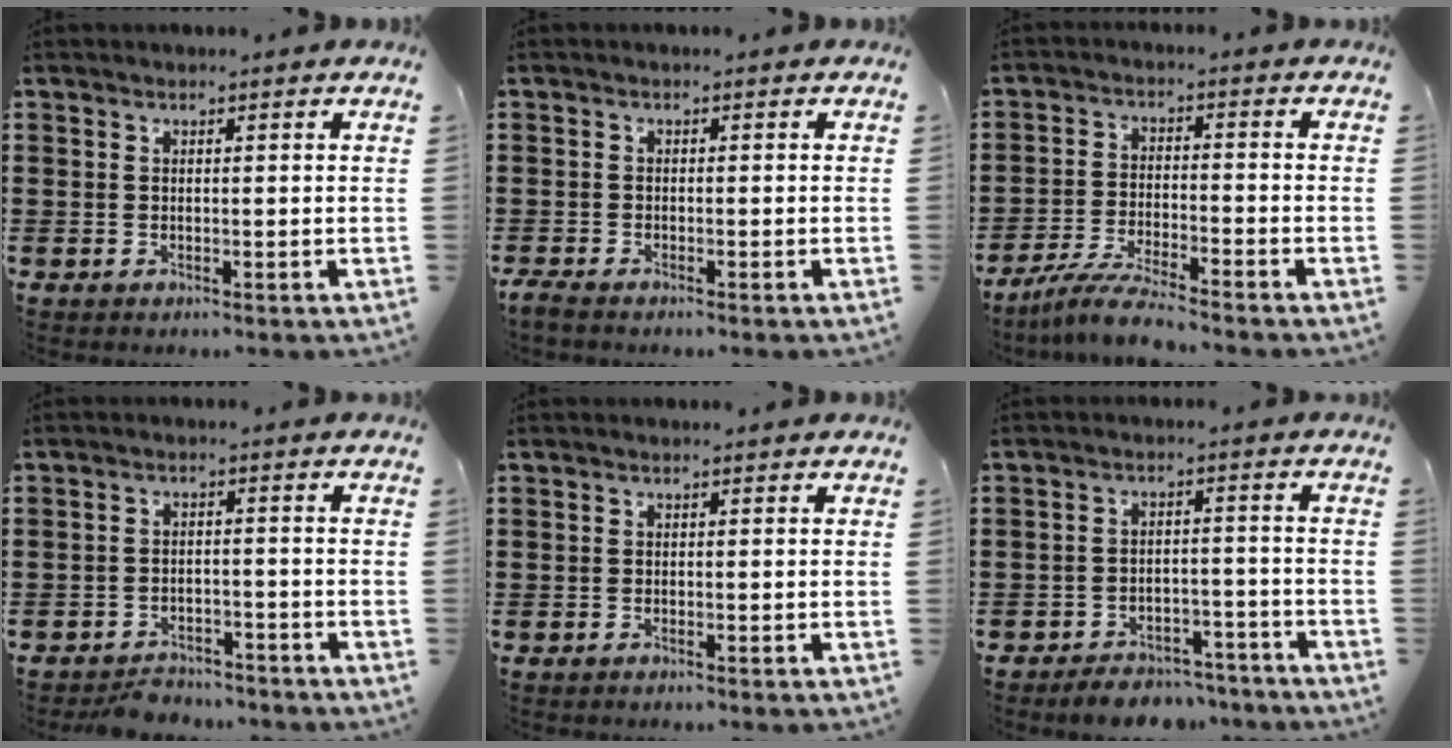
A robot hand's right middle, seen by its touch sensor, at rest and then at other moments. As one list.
[{"total": 1.2, "force": [-1.0, 0.1, 0.6], "torque": [-0.019, -0.005, -0.022]}, {"total": 5.9, "force": [-5.3, 0.0, 2.7], "torque": [-0.063, -0.015, -0.103]}, {"total": 3.0, "force": [-2.9, 0.7, 0.1], "torque": [-0.009, 0.002, -0.061]}, {"total": 0.0}, {"total": 4.6, "force": [-4.5, 0.9, 0.3], "torque": [-0.007, 0.012, -0.094]}]